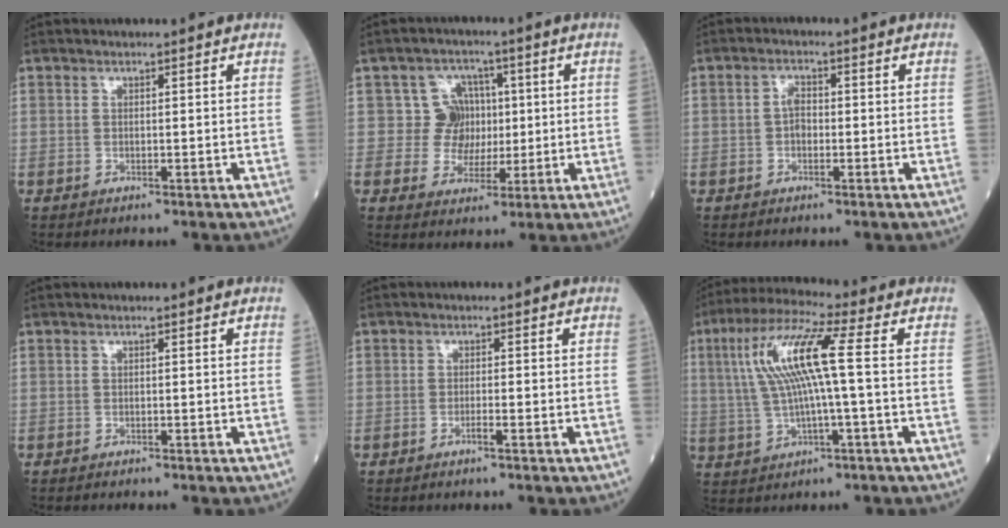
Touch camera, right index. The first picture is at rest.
{"total": 5.7, "force": [0.7, 5.6, 0.6], "torque": [0.008, 0.018, 0.012]}
{"total": 2.0, "force": [-0.3, 1.2, 1.5], "torque": [-0.022, 0.007, -0.006]}
{"total": 0.6, "force": [-0.6, 0.0, 0.2], "torque": [-0.002, 0.000, -0.011]}
{"total": 1.1, "force": [-0.7, -0.1, 0.9], "torque": [-0.021, 0.001, -0.011]}
{"total": 11.5, "force": [1.5, 0.6, 11.4], "torque": [-0.234, 0.026, 0.027]}